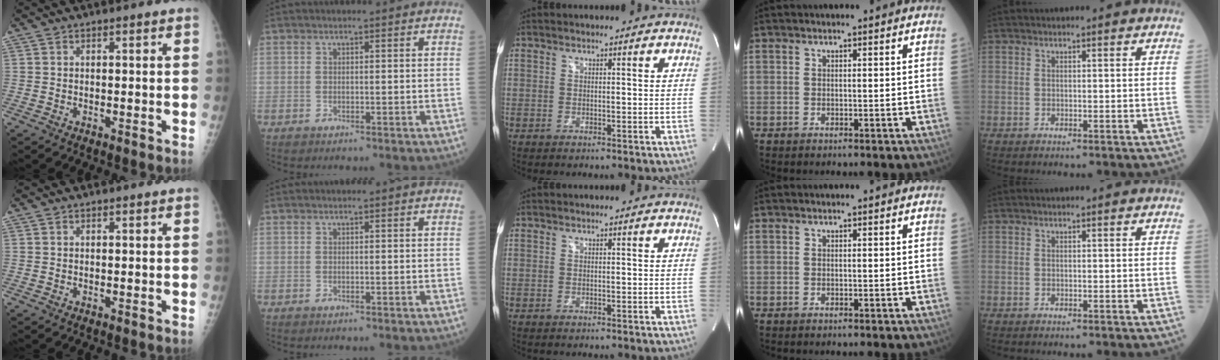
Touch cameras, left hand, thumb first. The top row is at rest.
{}